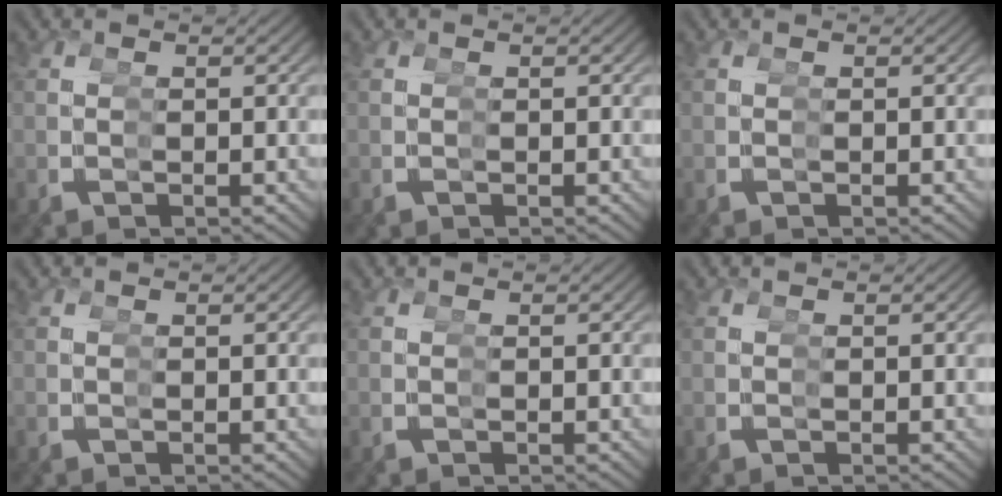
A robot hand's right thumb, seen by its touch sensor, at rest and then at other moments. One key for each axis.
{"total": 0.0}
{"total": 0.0}
{"total": 0.0}
{"total": 0.0}
{"total": 0.0}